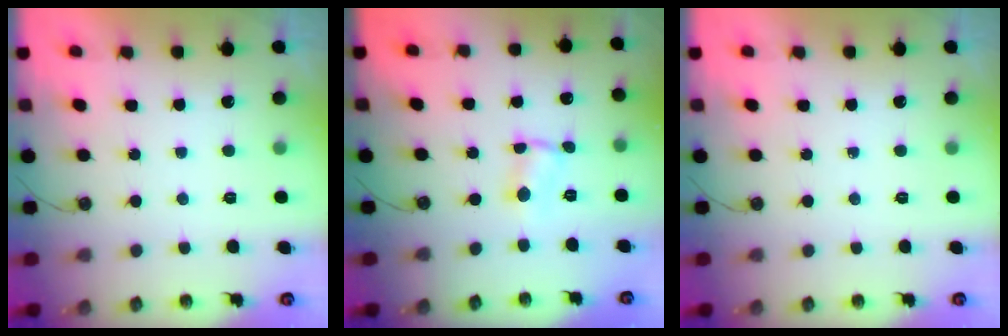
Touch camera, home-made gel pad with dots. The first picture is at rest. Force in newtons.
{"total": 1.1, "press": 1.0, "slide": 0.2}
{"total": 0.0}